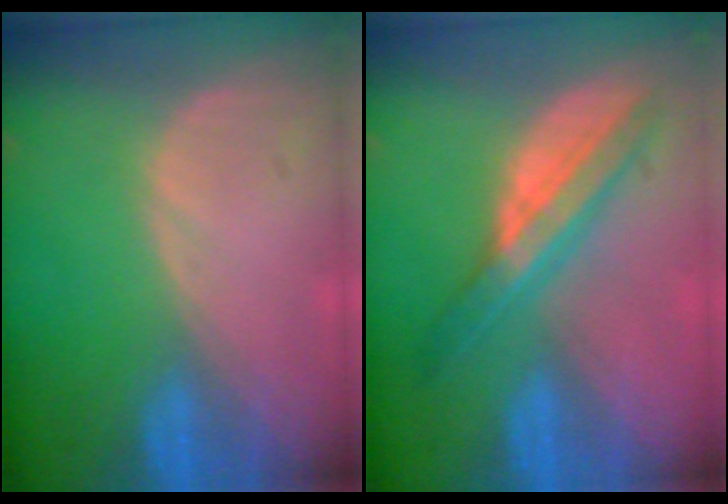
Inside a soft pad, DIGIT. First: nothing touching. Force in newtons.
{"total": 6.4, "press": 6.4, "slide": 0.1}